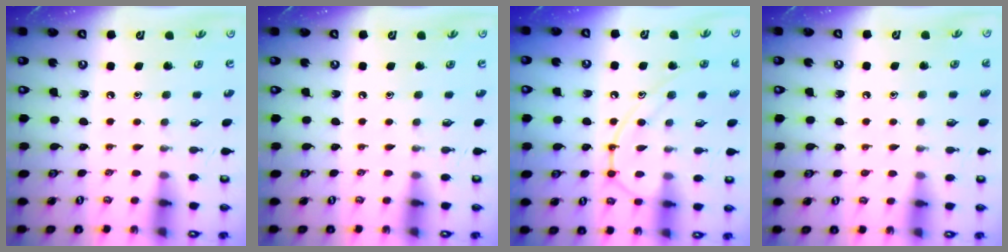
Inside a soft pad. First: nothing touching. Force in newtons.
{"total": 0.0}
{"total": 11.5, "press": 11.5, "slide": 0.8}
{"total": 2.5, "press": 2.4, "slide": 0.3}